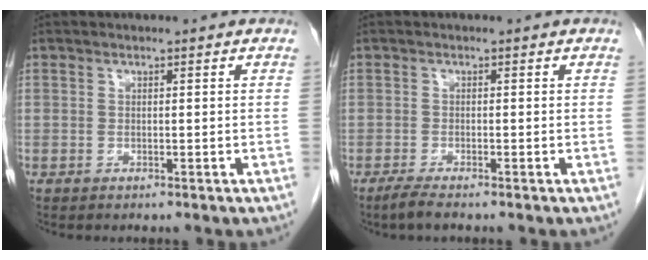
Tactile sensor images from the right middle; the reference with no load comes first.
{"total": 2.2, "force": [-1.8, 0.0, 1.3], "torque": [-0.036, -0.007, -0.036]}